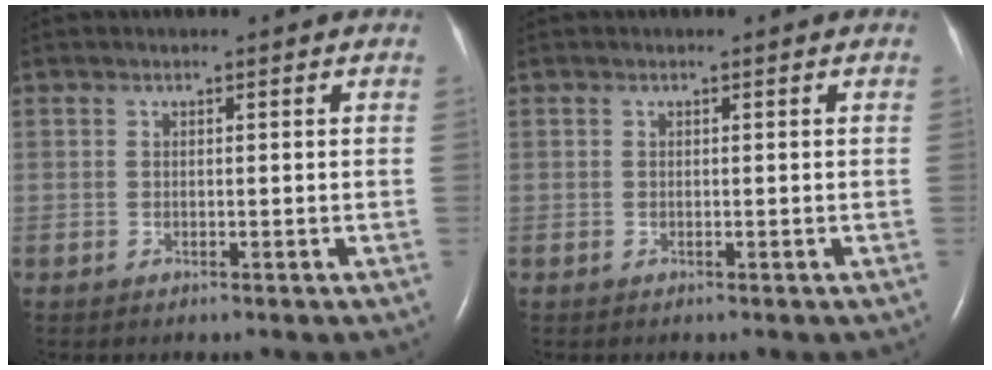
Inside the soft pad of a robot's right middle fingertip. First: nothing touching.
{"total": 0.0}